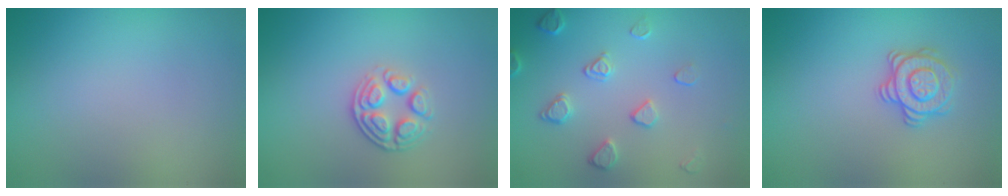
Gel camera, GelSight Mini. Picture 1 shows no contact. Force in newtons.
{"total": 3.5, "press": 2.6, "slide": 2.4}
{"total": 2.4, "press": 1.9, "slide": 1.4}
{"total": 2.8, "press": 2.7, "slide": 0.7}